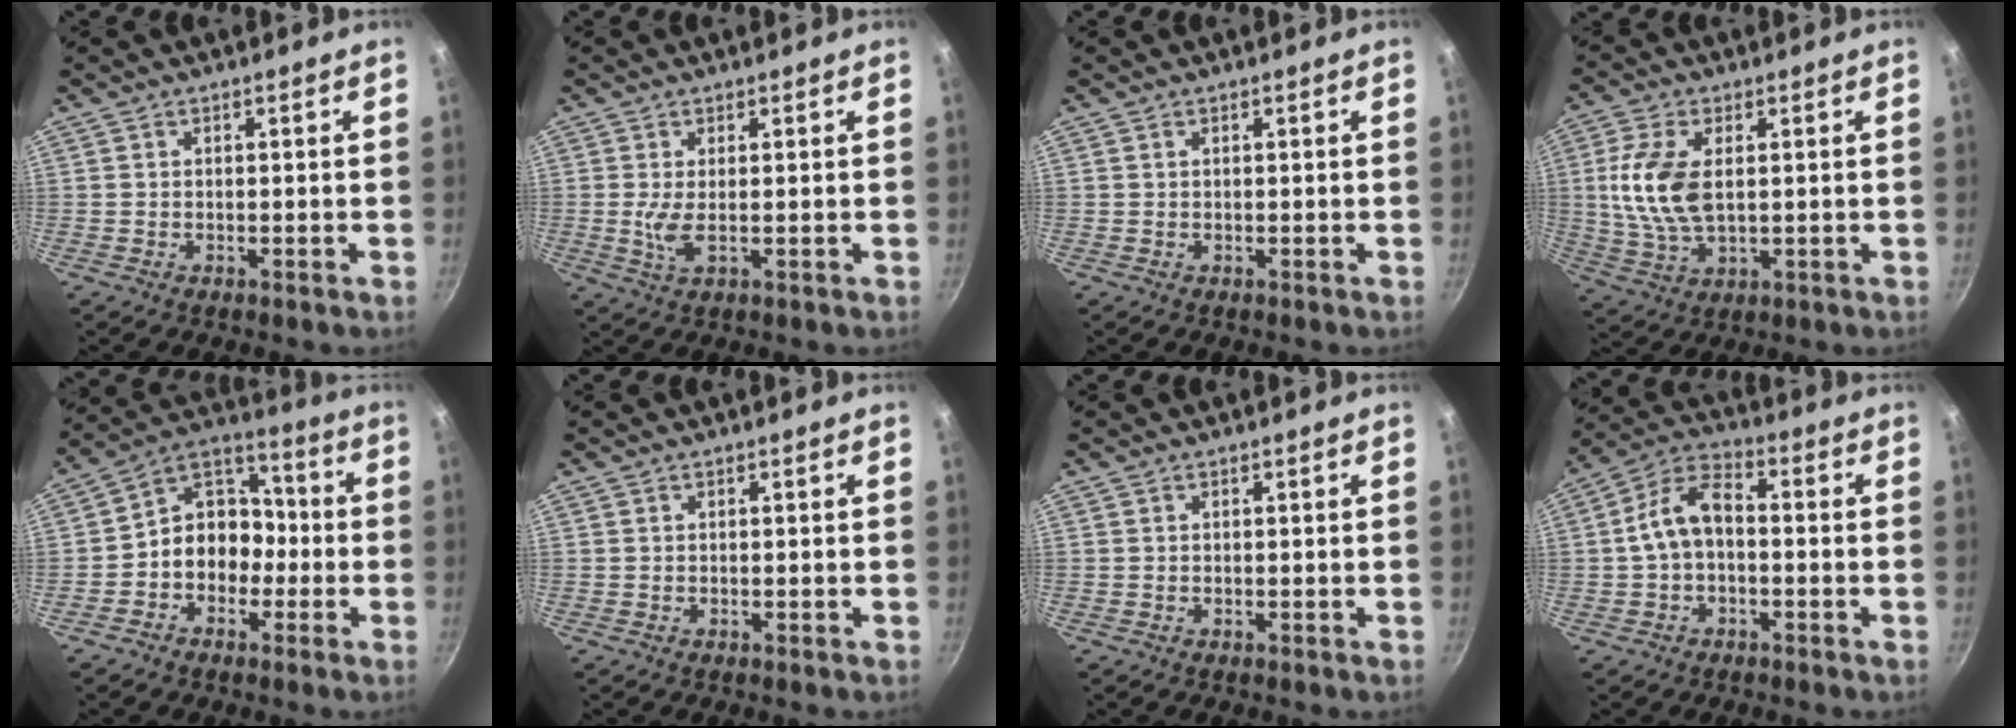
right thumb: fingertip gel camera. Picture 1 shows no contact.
{"total": 3.3, "force": [0.1, 1.1, 3.1], "torque": [-0.073, -0.006, 0.006]}
{"total": 0.0}
{"total": 11.2, "force": [1.4, 6.1, 9.3], "torque": [-0.189, -0.004, 0.031]}
{"total": 11.0, "force": [-2.7, 9.0, 5.7], "torque": [-0.038, 0.056, -0.065]}
{"total": 0.0}
{"total": 0.0}
{"total": 8.9, "force": [-0.8, 5.4, 7.0], "torque": [-0.123, 0.043, -0.025]}